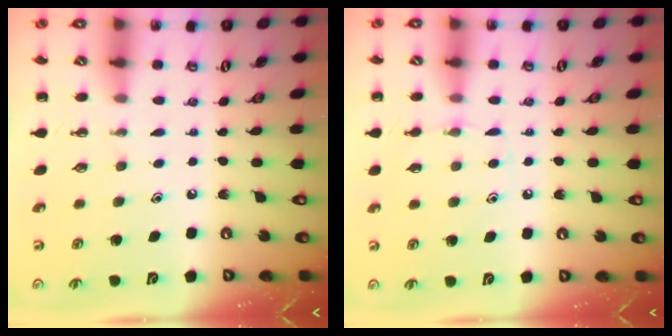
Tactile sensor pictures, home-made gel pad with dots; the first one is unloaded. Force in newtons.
{"total": 7.0, "press": 6.7, "slide": 1.8}